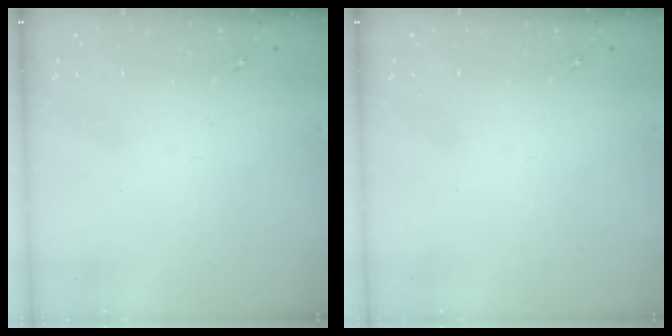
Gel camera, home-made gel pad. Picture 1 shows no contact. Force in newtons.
{"total": 0.0}